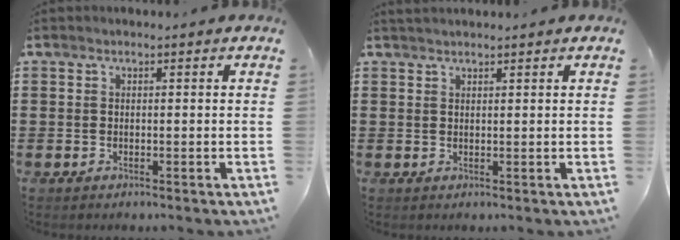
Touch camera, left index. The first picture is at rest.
{"total": 1.0, "force": [1.0, 0.0, 0.2], "torque": [-0.005, 0.000, 0.019]}